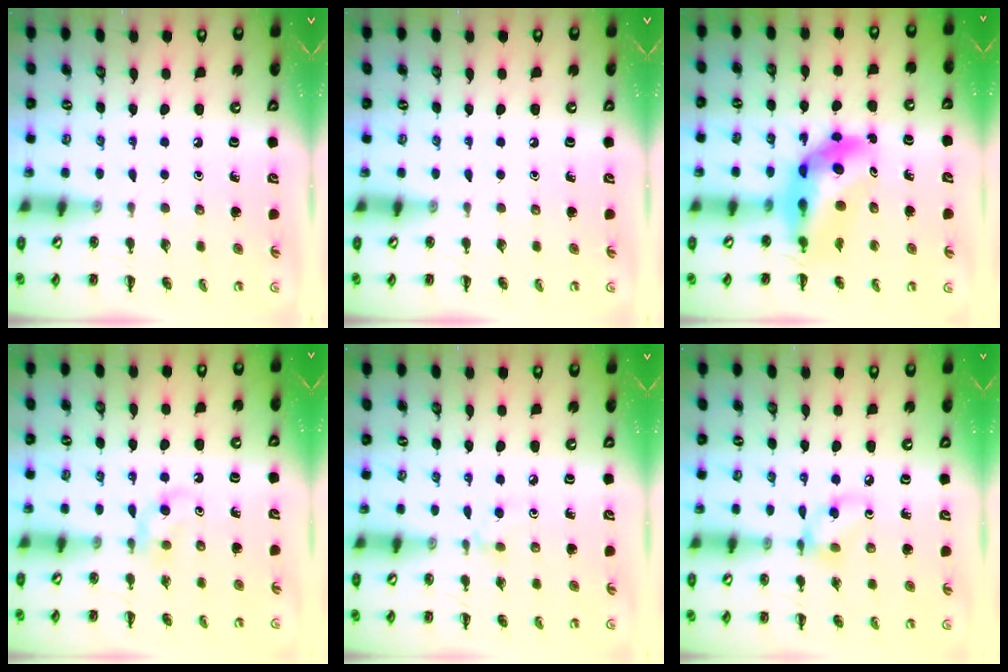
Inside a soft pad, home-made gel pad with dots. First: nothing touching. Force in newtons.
{"total": 0.0}
{"total": 10.6, "press": 10.0, "slide": 3.3}
{"total": 4.2, "press": 3.9, "slide": 1.4}
{"total": 3.0, "press": 2.8, "slide": 1.1}
{"total": 6.6, "press": 6.6, "slide": 0.1}